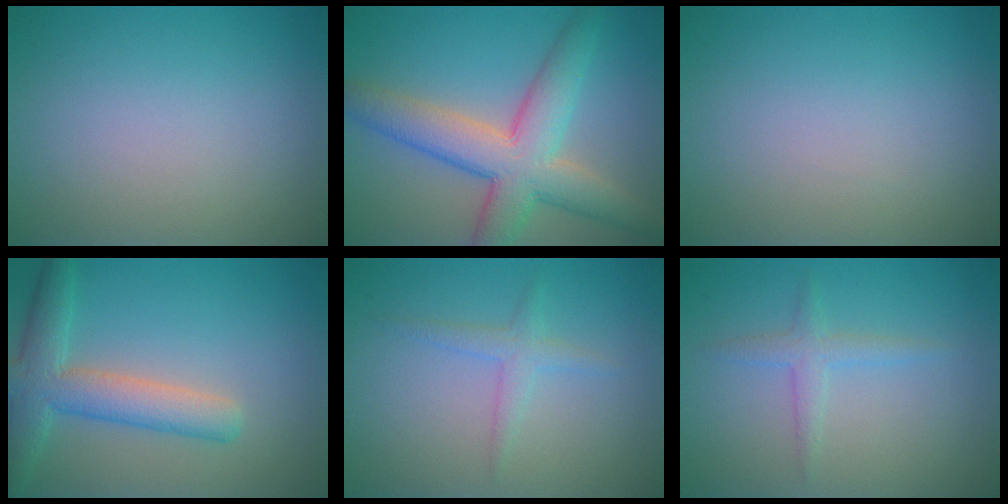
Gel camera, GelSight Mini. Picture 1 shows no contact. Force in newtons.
{"total": 7.7, "press": 7.7, "slide": 0.4}
{"total": 0.0}
{"total": 5.2, "press": 5.2, "slide": 0.3}
{"total": 1.7, "press": 1.7, "slide": 0.0}
{"total": 1.7, "press": 1.7, "slide": 0.1}